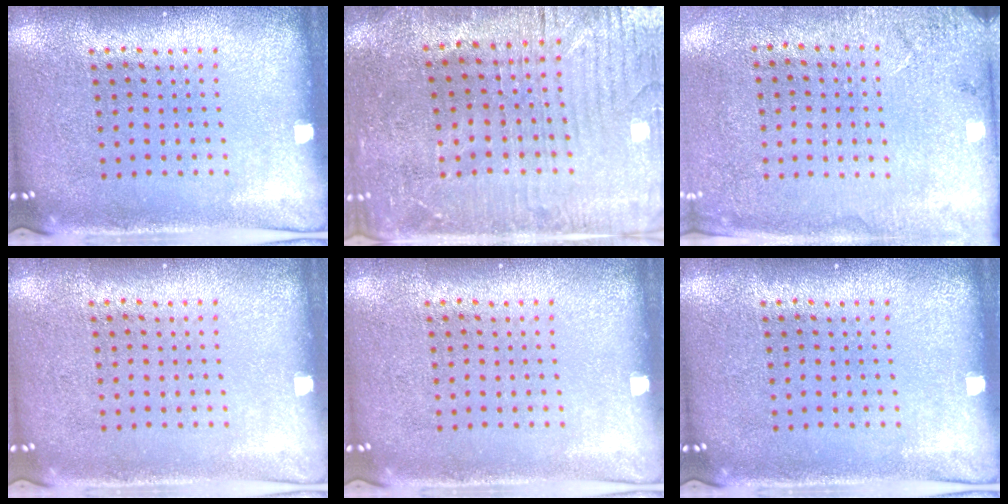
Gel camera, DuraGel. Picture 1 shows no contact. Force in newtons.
{"total": 1.8, "press": 1.8, "slide": 0.5}
{"total": 2.7, "press": 2.3, "slide": 1.3}
{"total": 0.0}
{"total": 0.0}
{"total": 0.0}